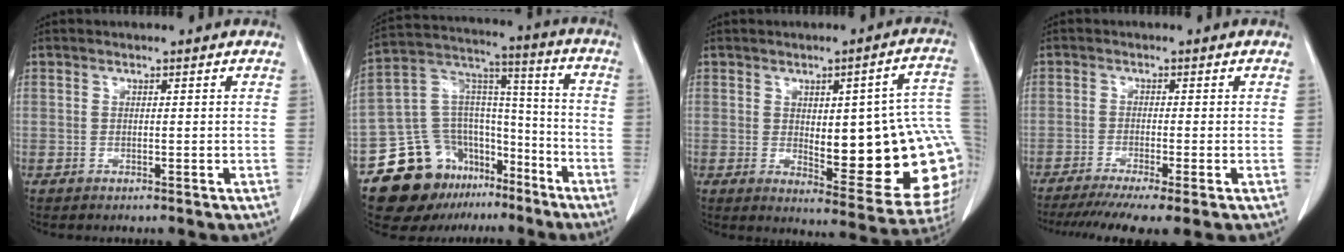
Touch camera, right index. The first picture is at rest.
{"total": 17.8, "force": [-11.5, 11.7, 6.8], "torque": [-0.115, 0.086, -0.188]}
{"total": 21.1, "force": [-0.4, 5.5, 20.4], "torque": [-0.179, 0.015, 0.014]}
{"total": 9.3, "force": [-7.0, 0.3, 6.1], "torque": [-0.090, -0.018, -0.109]}